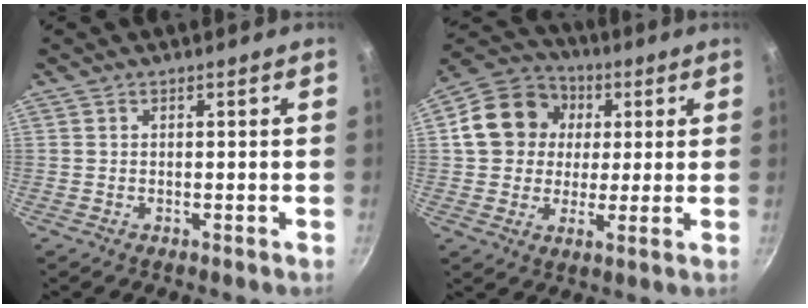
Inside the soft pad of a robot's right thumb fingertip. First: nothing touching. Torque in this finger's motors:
{"motor_torque": [-0.32, 0.83, -0.12, -0.25, 0.18]}